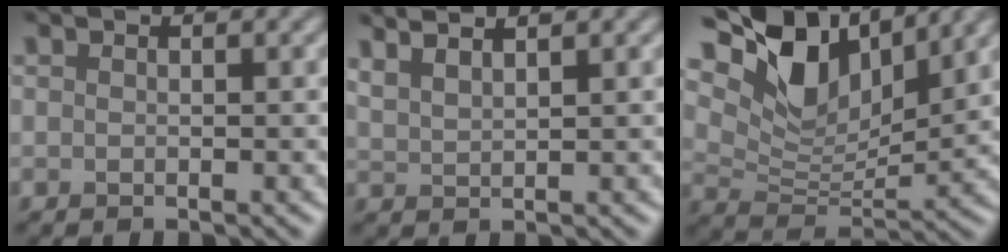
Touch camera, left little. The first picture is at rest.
{"total": 3.8, "force": [3.0, 1.2, 2.1], "torque": [-0.014, 0.024, 0.025]}
{"total": 10.5, "force": [6.1, 5.4, 6.6], "torque": [-0.136, 0.005, 0.108]}